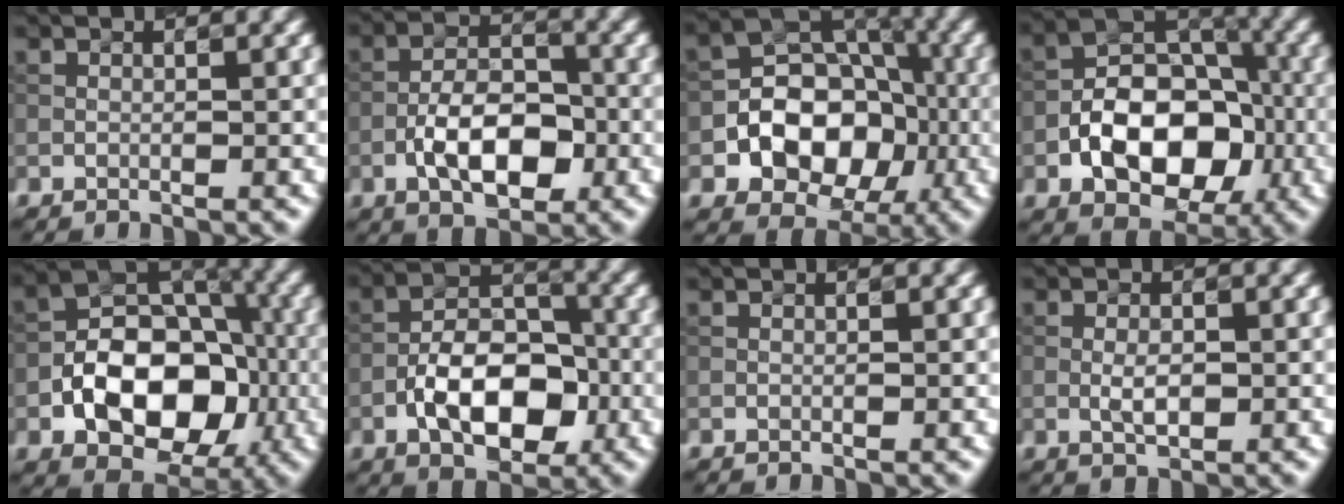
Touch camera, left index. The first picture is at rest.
{"total": 6.2, "force": [-2.3, 3.2, 4.8], "torque": [-0.074, 0.008, -0.043]}
{"total": 8.7, "force": [-2.1, 6.7, 5.2], "torque": [-0.060, 0.004, -0.052]}
{"total": 9.4, "force": [-2.9, 6.2, 6.5], "torque": [-0.100, 0.006, -0.050]}
{"total": 10.6, "force": [-3.2, 7.1, 7.1], "torque": [-0.109, 0.005, -0.057]}
{"total": 7.8, "force": [-2.8, 4.4, 5.8], "torque": [-0.089, 0.011, -0.052]}
{"total": 0.0}
{"total": 1.8, "force": [-0.3, 0.9, 1.6], "torque": [-0.031, -0.002, -0.005]}